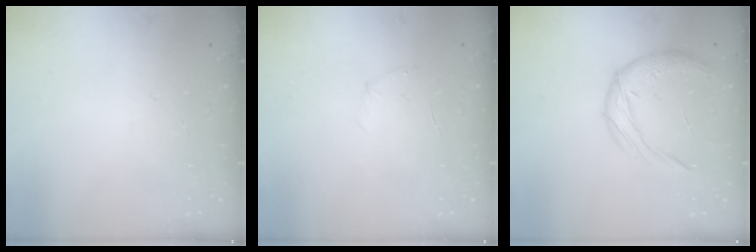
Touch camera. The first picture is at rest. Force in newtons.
{"total": 3.7, "press": 3.6, "slide": 1.0}
{"total": 10.8, "press": 10.8, "slide": 0.4}